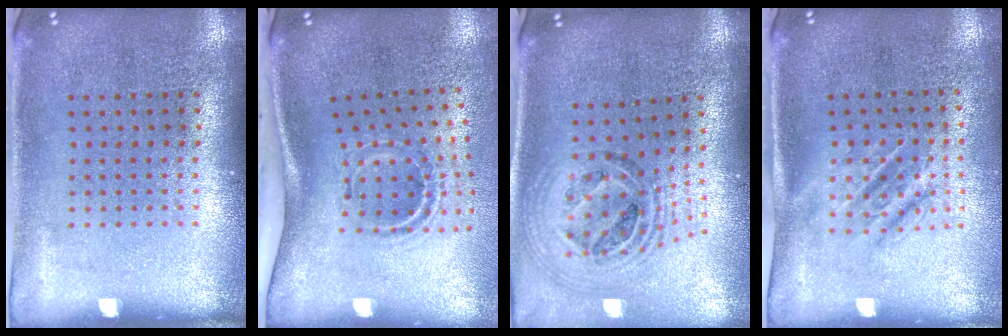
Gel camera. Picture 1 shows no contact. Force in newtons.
{"total": 2.2, "press": 1.2, "slide": 1.8}
{"total": 1.7, "press": 1.5, "slide": 0.8}
{"total": 1.6, "press": 1.3, "slide": 1.0}